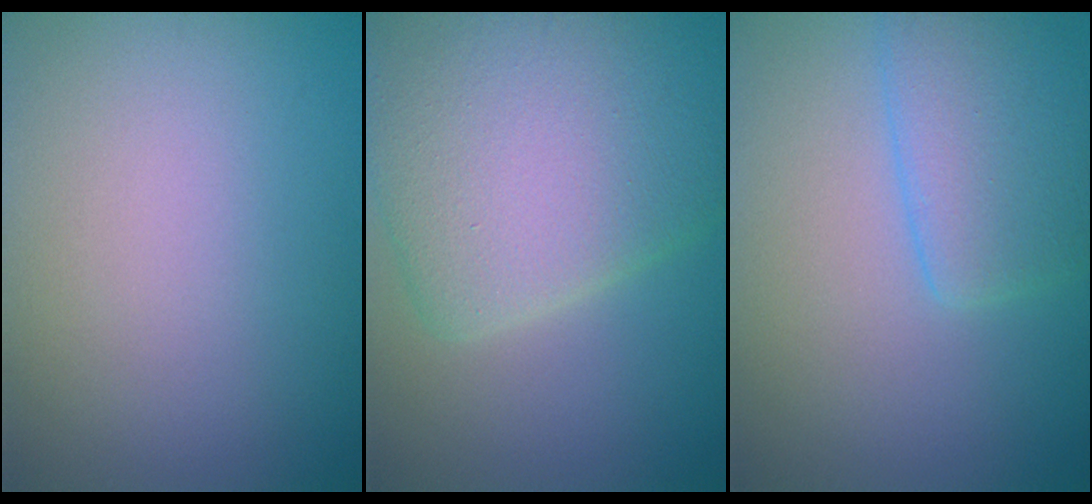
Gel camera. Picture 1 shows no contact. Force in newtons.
{"total": 9.7, "press": 9.7, "slide": 0.9}
{"total": 4.3, "press": 4.3, "slide": 0.3}